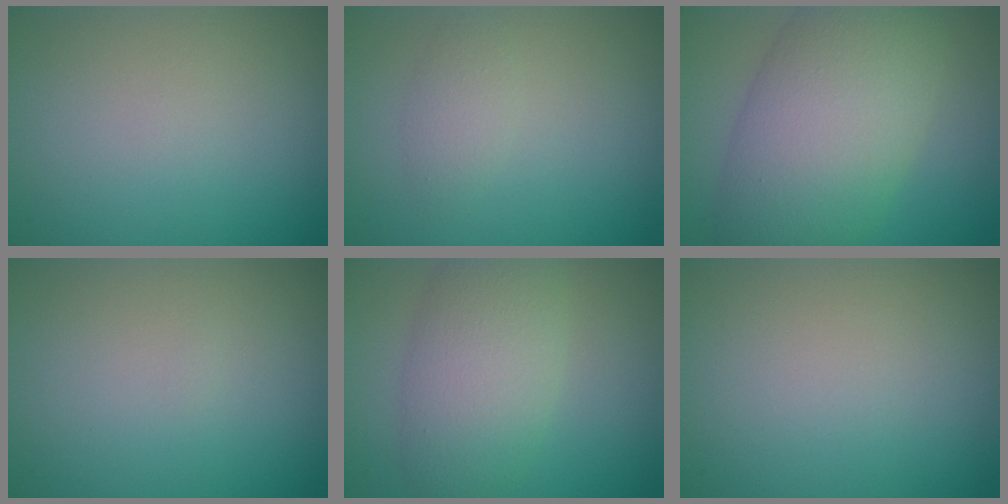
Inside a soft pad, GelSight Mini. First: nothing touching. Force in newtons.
{"total": 1.6, "press": 1.6, "slide": 0.1}
{"total": 10.5, "press": 10.5, "slide": 0.6}
{"total": 0.0}
{"total": 6.4, "press": 6.4, "slide": 0.1}
{"total": 0.0}